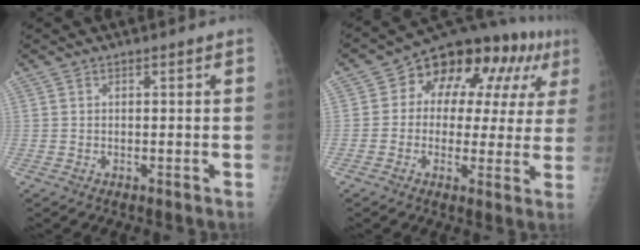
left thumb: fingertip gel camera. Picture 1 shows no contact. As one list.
[{"total": 16.7, "force": [5.6, 9.9, 12.3], "torque": [-0.114, 0.020, 0.068]}]